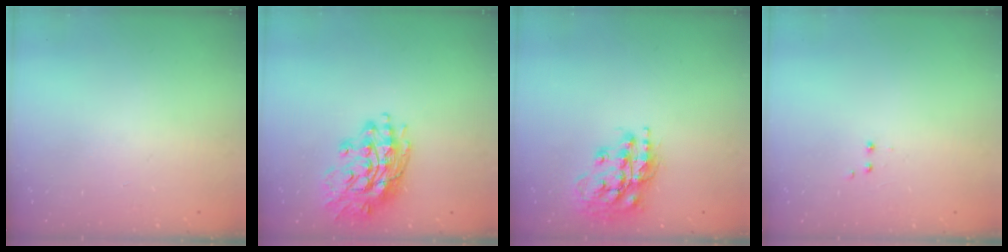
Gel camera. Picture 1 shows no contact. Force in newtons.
{"total": 16.9, "press": 16.8, "slide": 1.2}
{"total": 16.3, "press": 16.2, "slide": 1.1}
{"total": 1.9, "press": 1.8, "slide": 0.5}